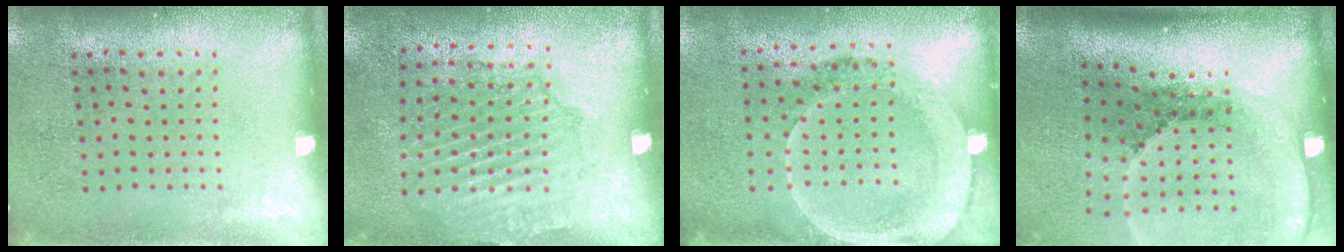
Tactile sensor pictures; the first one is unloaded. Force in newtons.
{"total": 1.6, "press": 1.4, "slide": 0.7}
{"total": 1.9, "press": 1.6, "slide": 1.0}
{"total": 2.7, "press": 1.9, "slide": 2.0}